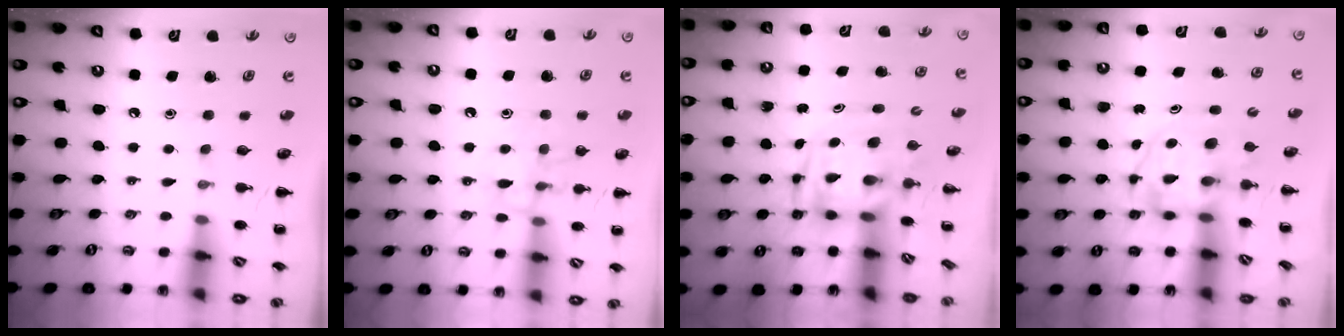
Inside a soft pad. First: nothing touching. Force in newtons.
{"total": 11.0, "press": 11.0, "slide": 0.8}
{"total": 3.3, "press": 3.2, "slide": 0.7}
{"total": 3.3, "press": 3.3, "slide": 0.5}